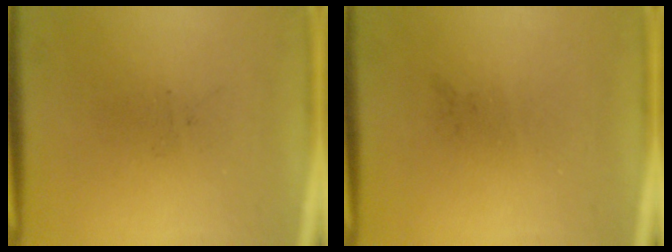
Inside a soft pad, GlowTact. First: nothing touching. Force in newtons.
{"total": 0.0}